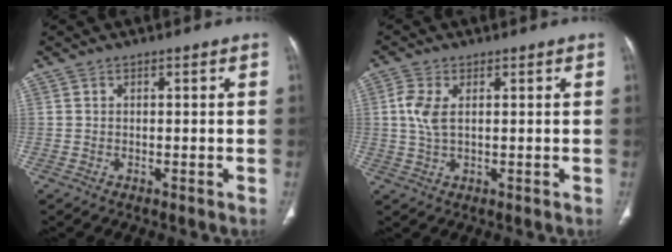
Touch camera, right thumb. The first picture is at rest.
{"total": 4.8, "force": [1.1, 2.4, 4.1], "torque": [-0.101, 0.003, 0.021]}